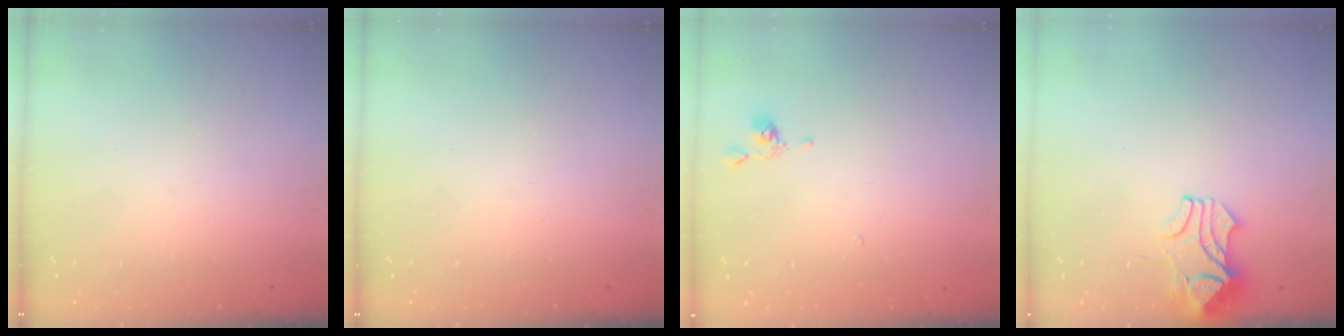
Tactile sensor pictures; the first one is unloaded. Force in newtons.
{"total": 0.0}
{"total": 1.7, "press": 1.7, "slide": 0.3}
{"total": 2.1, "press": 1.9, "slide": 0.9}